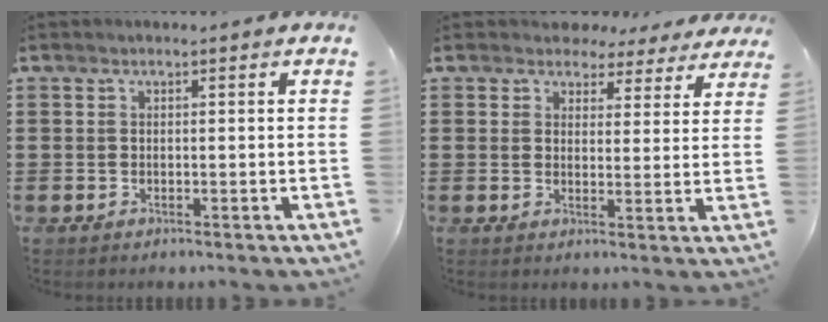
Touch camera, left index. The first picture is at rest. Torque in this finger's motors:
{"motor_torque": [2.14, 0.00, 0.35, -0.01]}